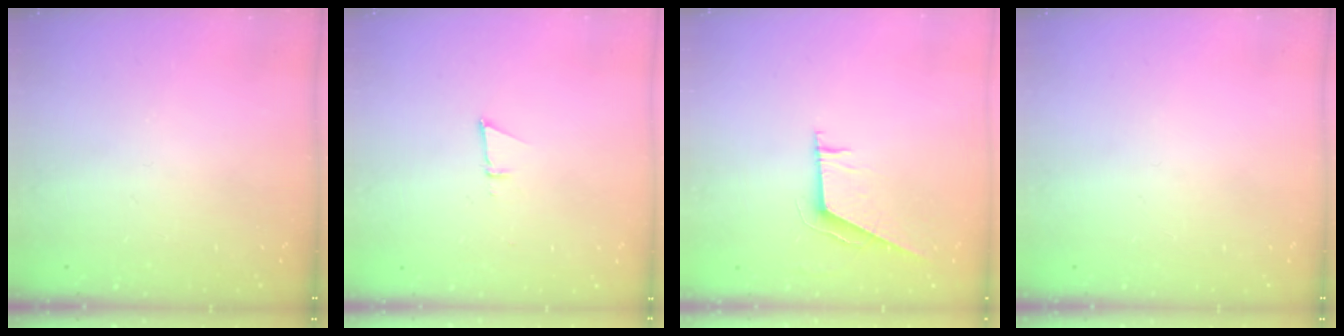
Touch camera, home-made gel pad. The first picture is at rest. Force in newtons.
{"total": 3.0, "press": 2.9, "slide": 0.8}
{"total": 6.3, "press": 6.3, "slide": 0.7}
{"total": 0.0}